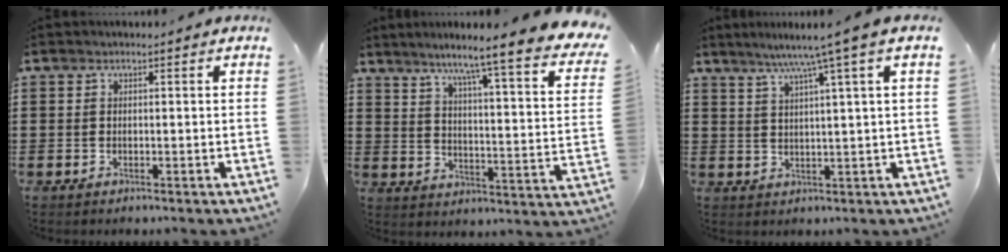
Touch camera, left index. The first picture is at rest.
{"total": 7.3, "force": [5.9, -1.1, 4.2], "torque": [-0.091, -0.060, 0.084]}
{"total": 5.6, "force": [3.5, -1.0, 4.2], "torque": [-0.092, -0.010, 0.055]}